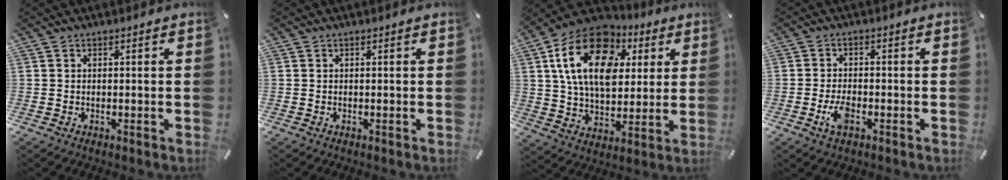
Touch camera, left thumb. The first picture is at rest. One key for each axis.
{"total": 0.0}
{"total": 20.1, "fx": 6.9, "fy": 13.3, "fz": 13.4, "tx": -0.260, "ty": -0.011, "tz": 0.116}
{"total": 4.7, "fx": -2.0, "fy": 2.3, "fz": 3.5, "tx": -0.076, "ty": 0.003, "tz": -0.038}